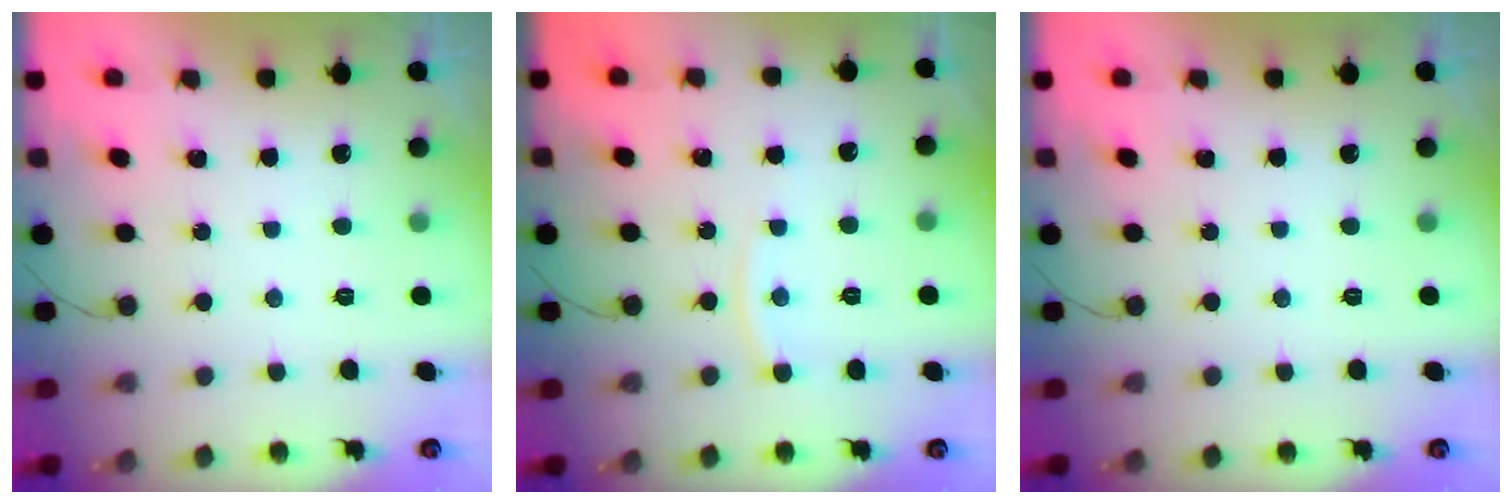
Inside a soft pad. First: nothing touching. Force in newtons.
{"total": 4.2, "press": 4.1, "slide": 0.4}
{"total": 0.0}